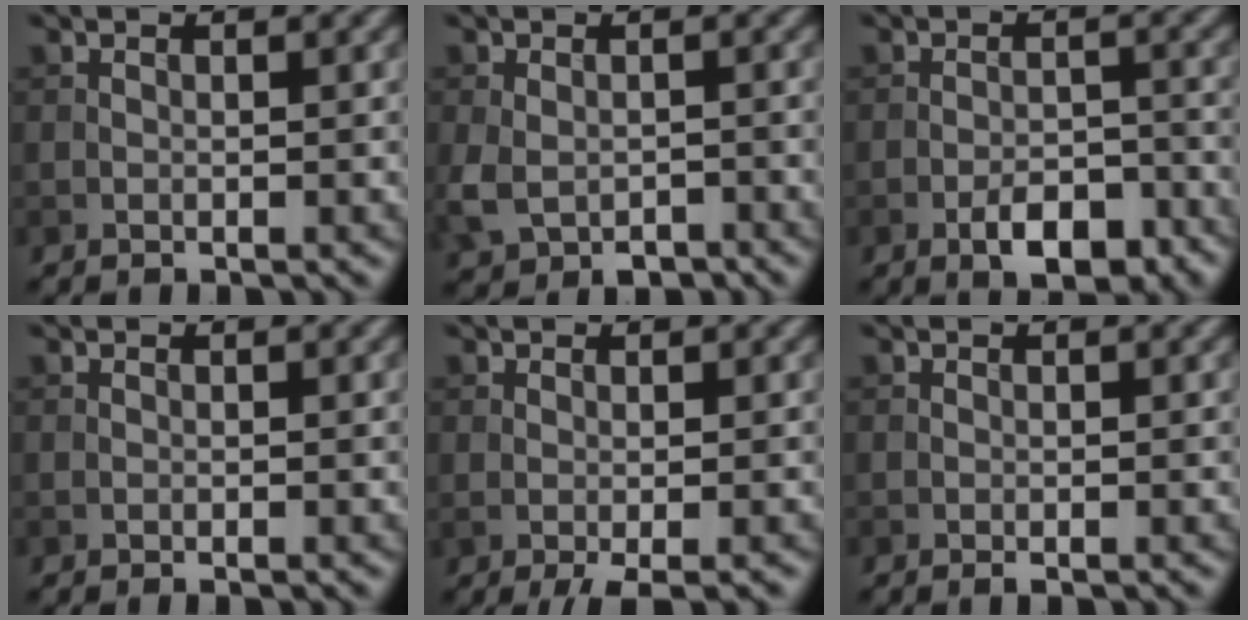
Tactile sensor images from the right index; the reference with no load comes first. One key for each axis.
{"total": 4.4, "fx": -1.8, "fy": 3.0, "fz": 2.7, "tx": -0.056, "ty": -0.020, "tz": -0.031}
{"total": 4.6, "fx": -2.6, "fy": 2.0, "fz": 3.2, "tx": -0.045, "ty": 0.000, "tz": -0.040}
{"total": 0.0}
{"total": 1.7, "fx": -0.4, "fy": 0.2, "fz": 1.7, "tx": -0.030, "ty": -0.002, "tz": -0.008}
{"total": 0.0}